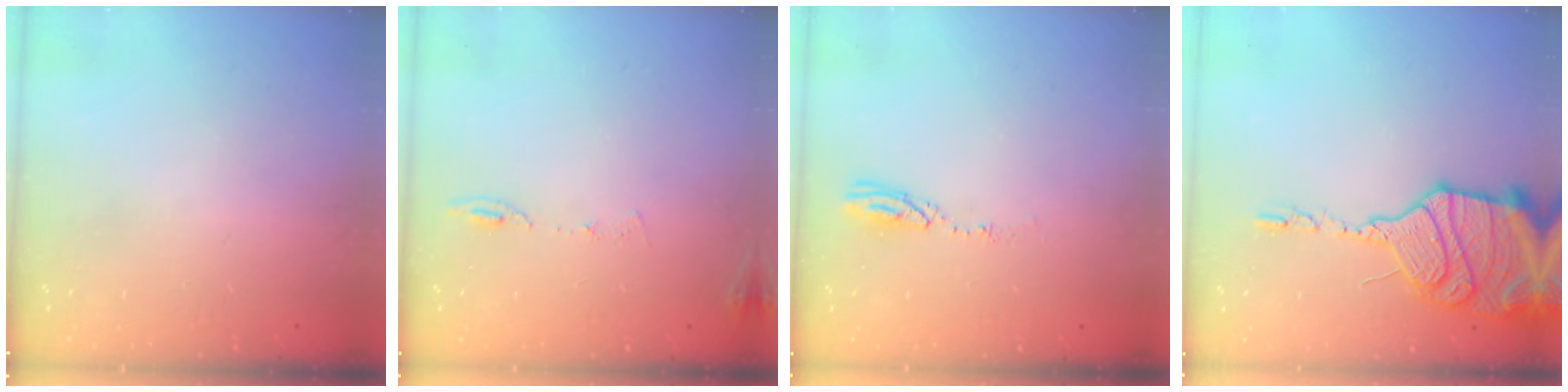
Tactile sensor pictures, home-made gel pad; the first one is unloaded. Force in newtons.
{"total": 6.4, "press": 6.2, "slide": 1.6}
{"total": 3.8, "press": 3.8, "slide": 0.2}
{"total": 20.5, "press": 19.8, "slide": 5.4}